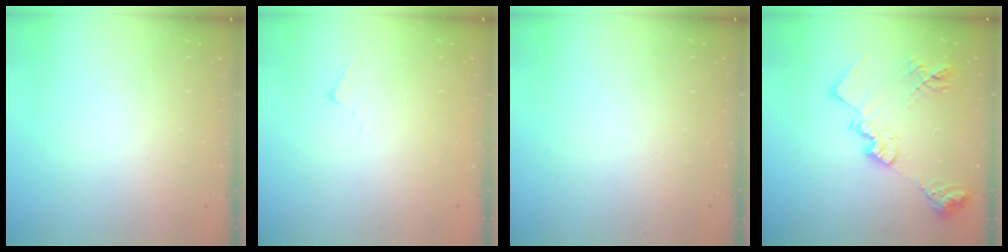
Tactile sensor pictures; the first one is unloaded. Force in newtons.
{"total": 5.4, "press": 5.4, "slide": 0.6}
{"total": 0.0}
{"total": 19.7, "press": 19.7, "slide": 1.4}